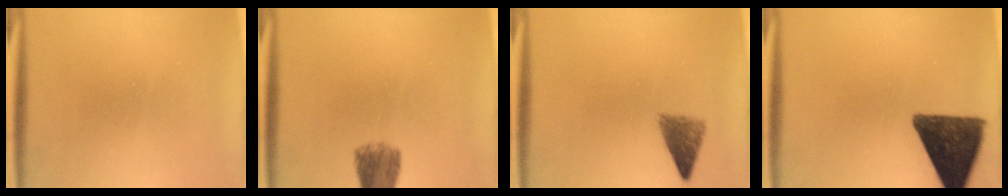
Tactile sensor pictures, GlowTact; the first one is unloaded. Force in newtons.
{"total": 4.6}
{"total": 3.3}
{"total": 13.9}